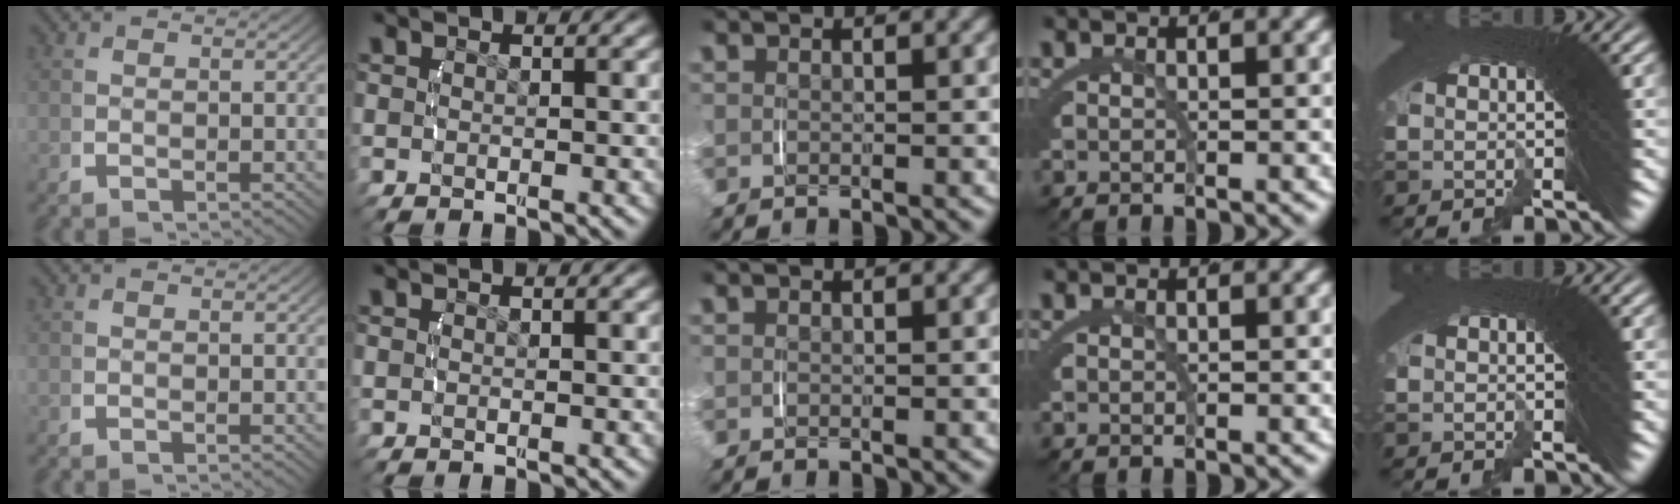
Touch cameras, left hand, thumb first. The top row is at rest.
{}